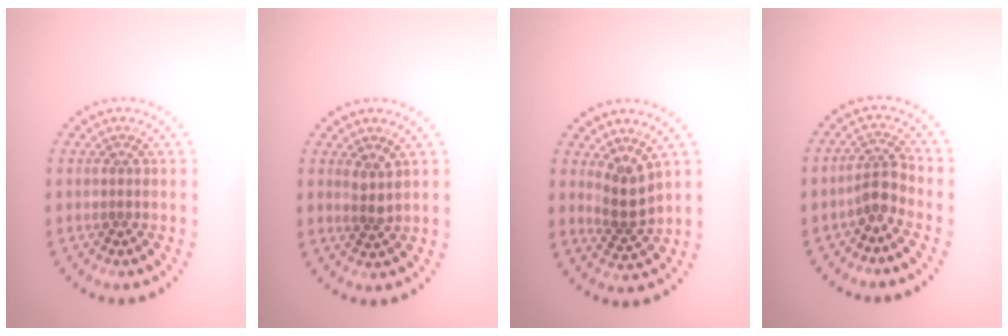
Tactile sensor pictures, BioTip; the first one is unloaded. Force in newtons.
{"total": 1.6, "press": 1.3, "slide": 0.9}
{"total": 2.6, "press": 2.1, "slide": 1.5}
{"total": 2.3, "press": 1.7, "slide": 1.5}